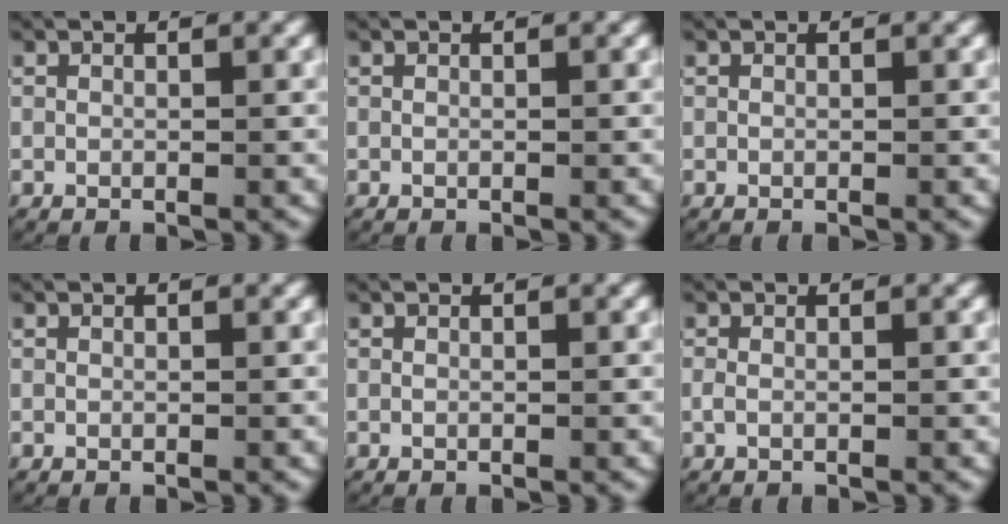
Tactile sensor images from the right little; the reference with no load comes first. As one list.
[{"total": 0.0}, {"total": 0.0}, {"total": 0.0}, {"total": 0.0}, {"total": 0.7, "force": [-0.2, 0.3, 0.6], "torque": [-0.015, -0.001, -0.005]}]